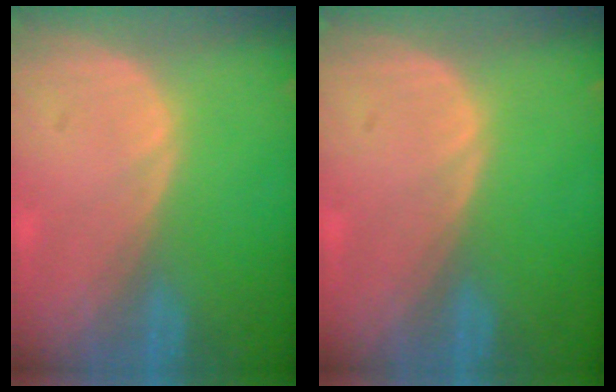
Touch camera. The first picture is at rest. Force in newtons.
{"total": 0.0}